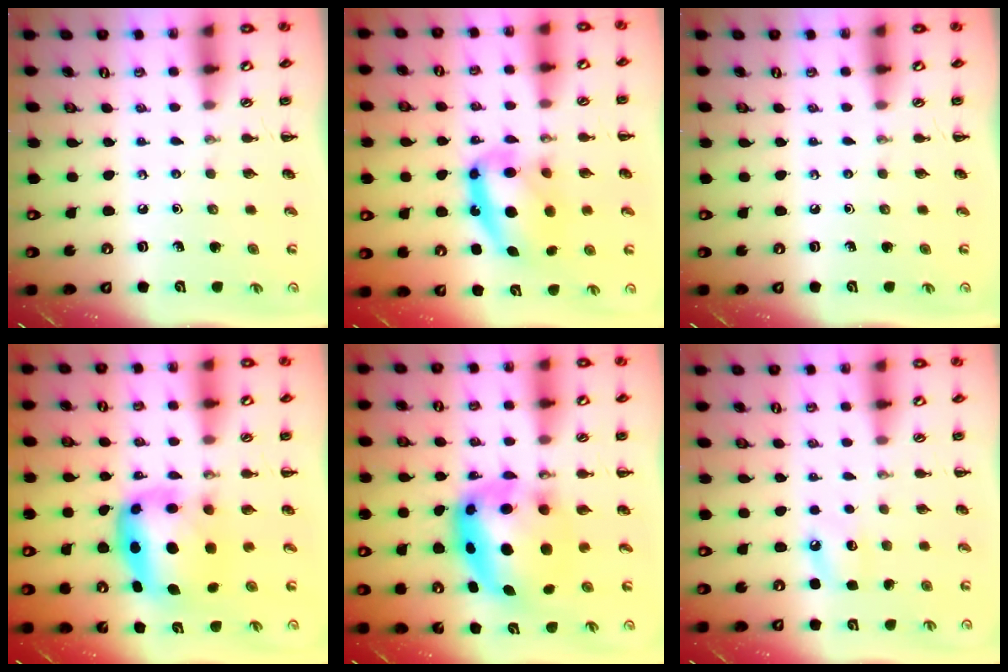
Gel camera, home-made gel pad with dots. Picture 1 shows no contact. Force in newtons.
{"total": 12.5, "press": 12.1, "slide": 3.1}
{"total": 0.0}
{"total": 7.3, "press": 7.1, "slide": 1.9}
{"total": 9.8, "press": 9.5, "slide": 2.4}
{"total": 6.4, "press": 6.2, "slide": 1.8}